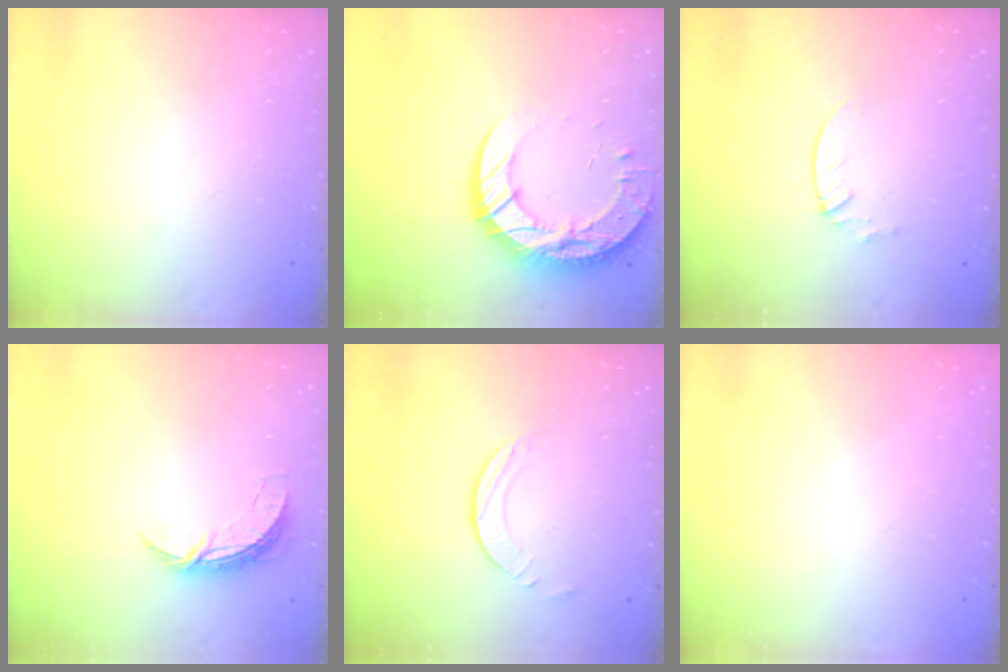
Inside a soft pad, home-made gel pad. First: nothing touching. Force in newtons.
{"total": 18.6, "press": 18.5, "slide": 1.6}
{"total": 1.9, "press": 1.9, "slide": 0.2}
{"total": 6.5, "press": 6.5, "slide": 0.4}
{"total": 2.8, "press": 2.8, "slide": 0.2}
{"total": 0.0}